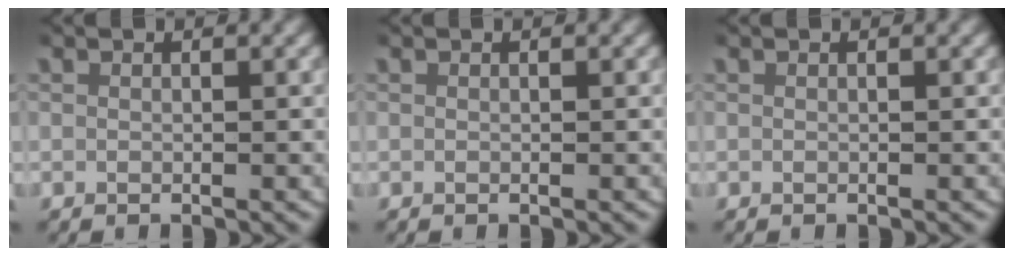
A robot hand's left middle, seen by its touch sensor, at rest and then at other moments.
{"total": 0.0}
{"total": 0.0}